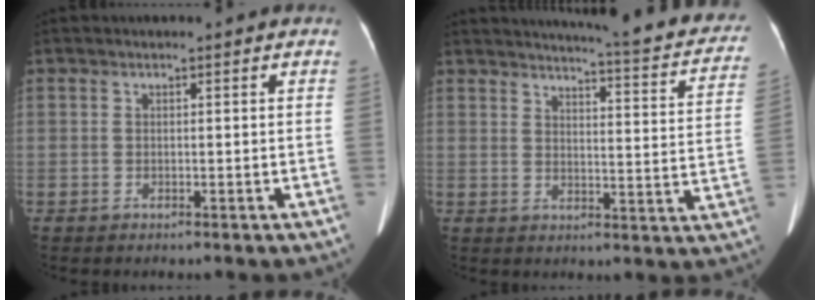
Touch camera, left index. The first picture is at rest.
{"total": 21.3, "force": [19.4, 2.2, 8.4], "torque": [-0.100, -0.062, 0.214]}